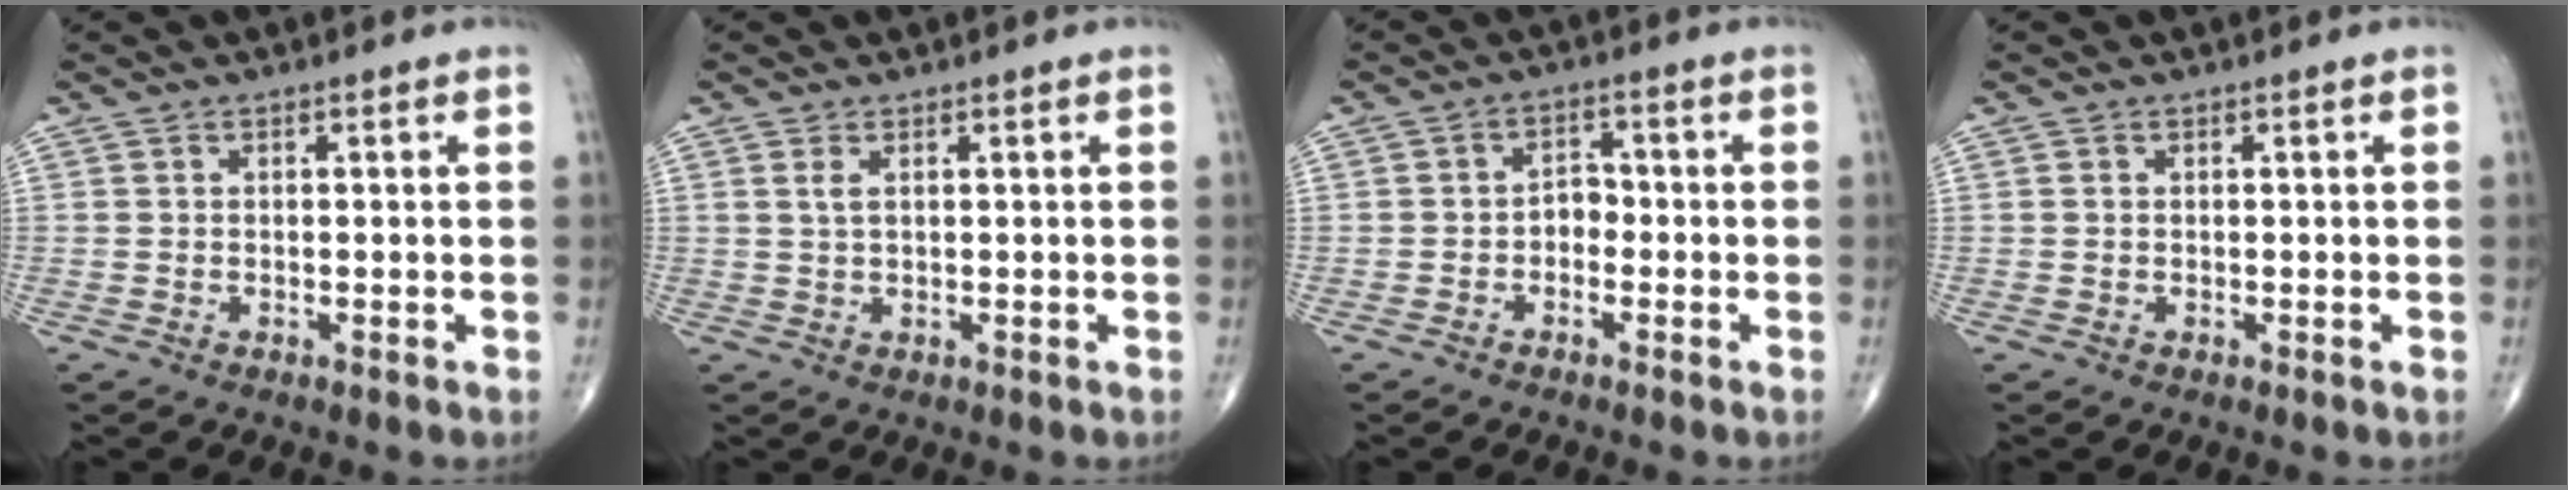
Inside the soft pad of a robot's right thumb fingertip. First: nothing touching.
{"total": 1.5, "force": [0.7, 0.6, 1.2], "torque": [-0.027, 0.003, 0.018]}
{"total": 3.0, "force": [-1.1, 2.2, 1.8], "torque": [-0.012, 0.017, -0.028]}
{"total": 0.0}